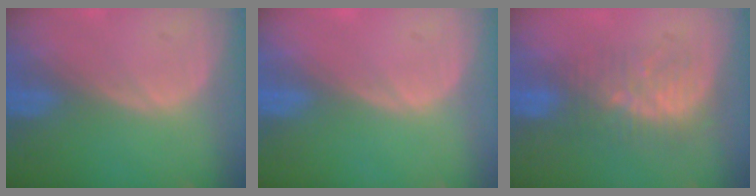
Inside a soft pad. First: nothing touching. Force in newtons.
{"total": 0.0}
{"total": 7.5, "press": 6.9, "slide": 3.0}